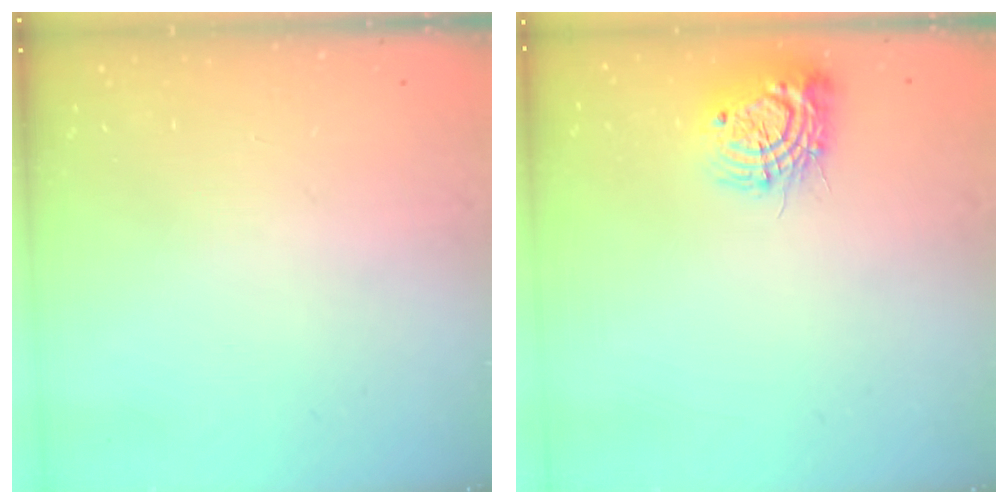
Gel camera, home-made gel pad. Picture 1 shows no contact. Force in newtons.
{"total": 12.0, "press": 12.0, "slide": 0.8}